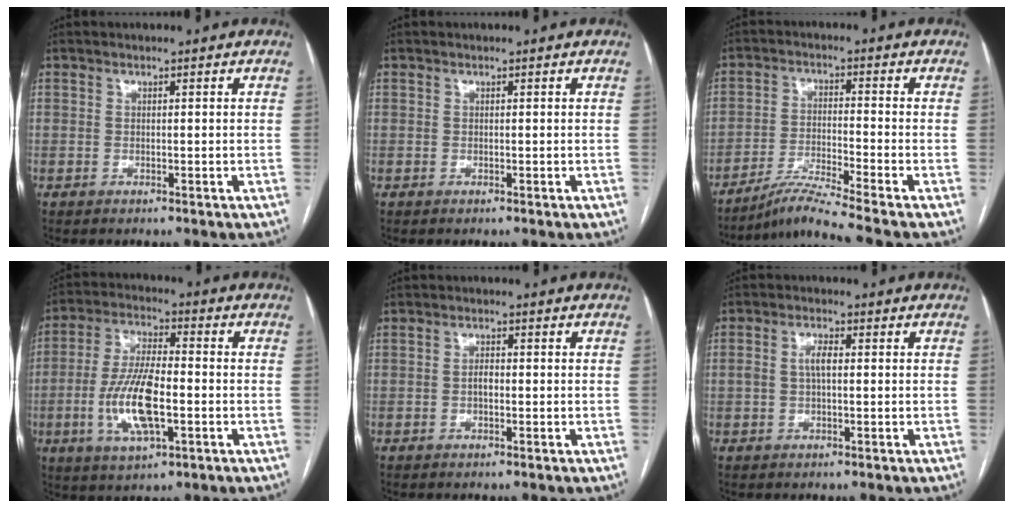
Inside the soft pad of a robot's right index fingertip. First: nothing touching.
{"total": 0.0}
{"total": 7.7, "force": [-6.5, -2.6, 3.1], "torque": [-0.060, -0.026, -0.122]}
{"total": 11.7, "force": [-2.8, 3.3, 10.9], "torque": [-0.226, -0.003, -0.048]}
{"total": 1.5, "force": [-0.3, 0.7, 1.3], "torque": [-0.022, 0.004, -0.005]}
{"total": 2.7, "force": [0.1, 1.1, 2.5], "torque": [-0.051, 0.013, 0.004]}